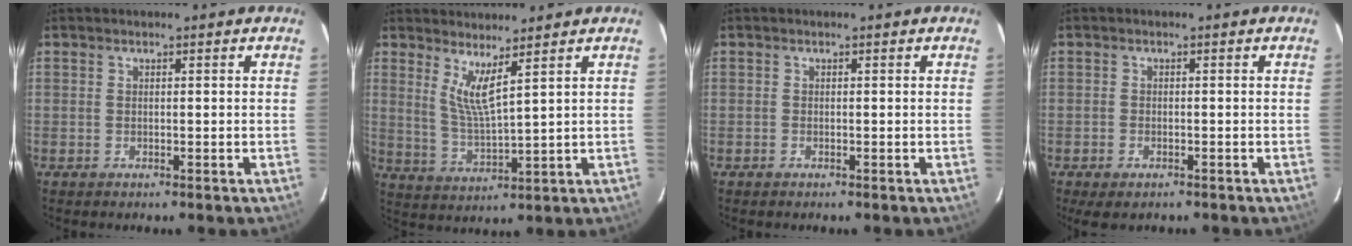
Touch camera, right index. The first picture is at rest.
{"total": 6.0, "force": [4.0, 0.0, 4.4], "torque": [-0.086, -0.017, 0.079]}
{"total": 0.0}
{"total": 3.5, "force": [-2.4, 1.8, 1.9], "torque": [-0.046, -0.012, -0.039]}